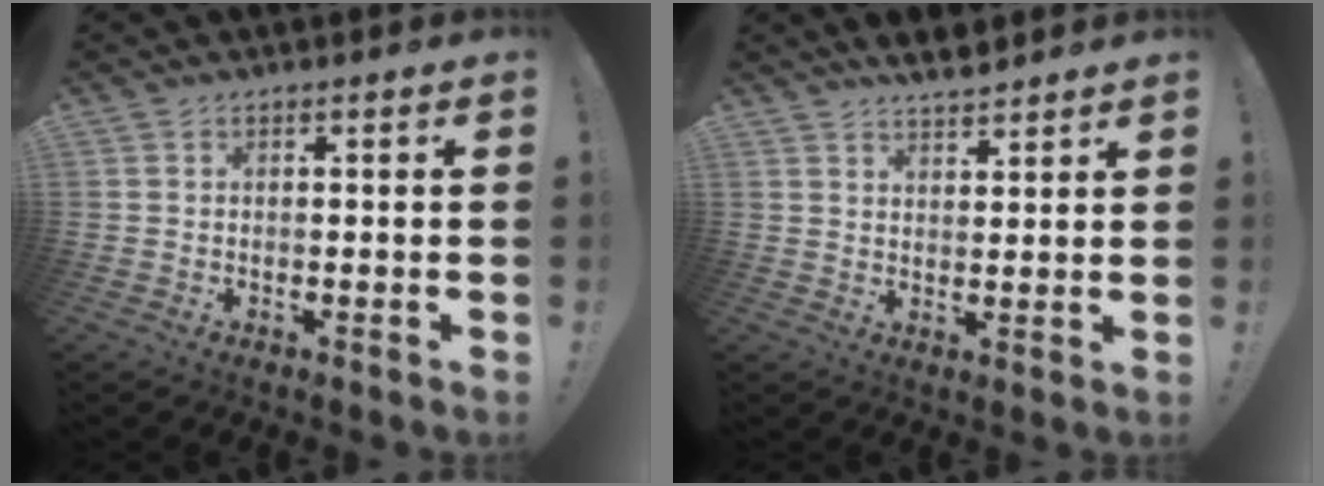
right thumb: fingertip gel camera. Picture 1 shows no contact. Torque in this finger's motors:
{"motor_torque": [-0.65, 0.79, 0.37, 0.32, -0.01]}